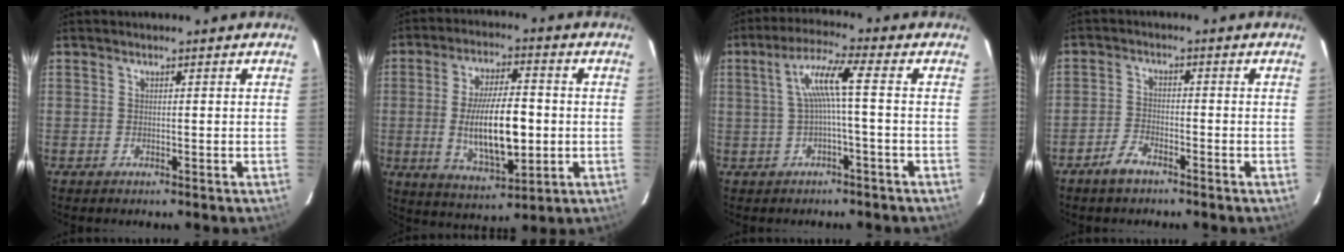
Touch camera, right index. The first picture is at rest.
{"total": 14.8, "force": [-1.5, 5.6, 13.7], "torque": [-0.253, -0.012, -0.015]}
{"total": 6.2, "force": [-0.3, -0.4, 6.2], "torque": [-0.129, 0.008, 0.003]}
{"total": 4.0, "force": [-3.1, 1.5, 1.9], "torque": [-0.054, 0.003, -0.060]}